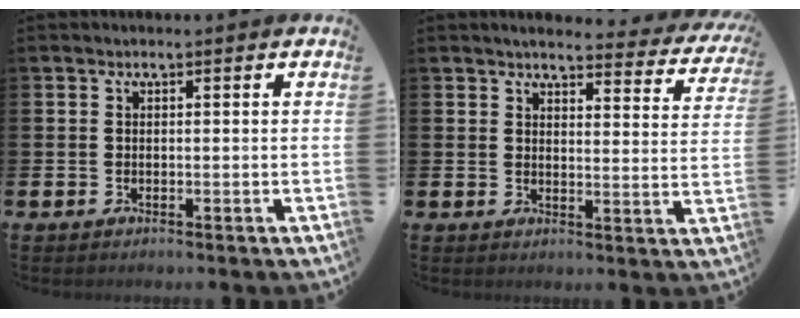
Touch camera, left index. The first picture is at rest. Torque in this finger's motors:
{"motor_torque": [0.59, -1.55, 0.41, 0.05]}